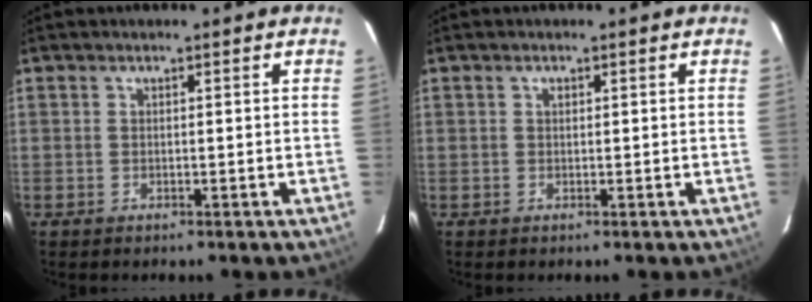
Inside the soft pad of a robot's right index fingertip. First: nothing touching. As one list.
[{"total": 0.6, "force": [0.2, 0.4, 0.3], "torque": [-0.005, 0.002, 0.005]}]